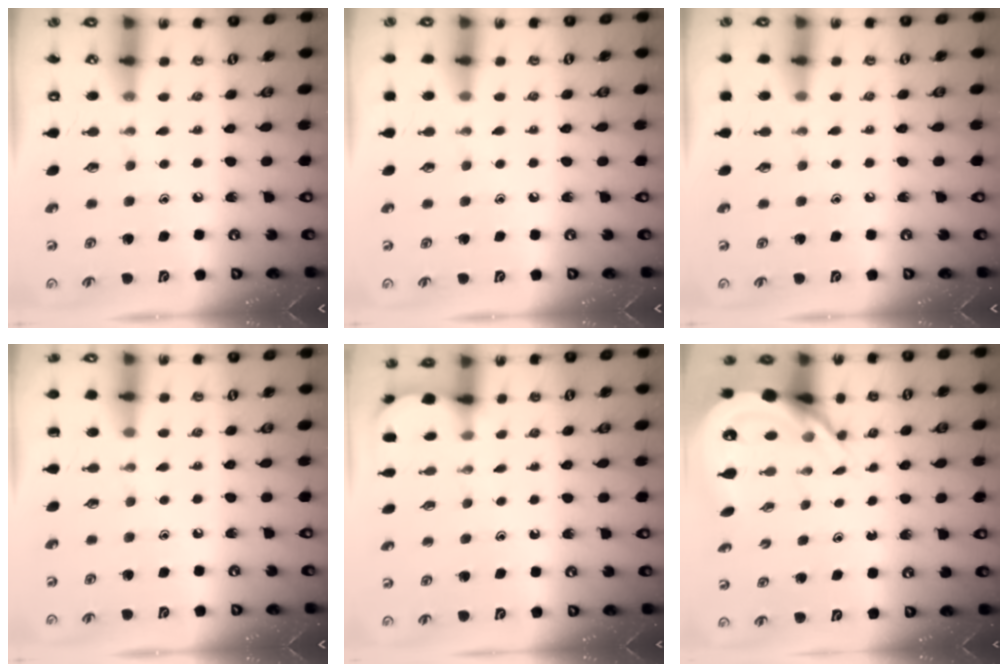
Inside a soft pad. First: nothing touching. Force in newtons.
{"total": 2.7, "press": 2.7, "slide": 0.5}
{"total": 2.7, "press": 2.7, "slide": 0.5}
{"total": 0.0}
{"total": 1.8, "press": 1.7, "slide": 0.2}
{"total": 6.4, "press": 6.3, "slide": 0.8}